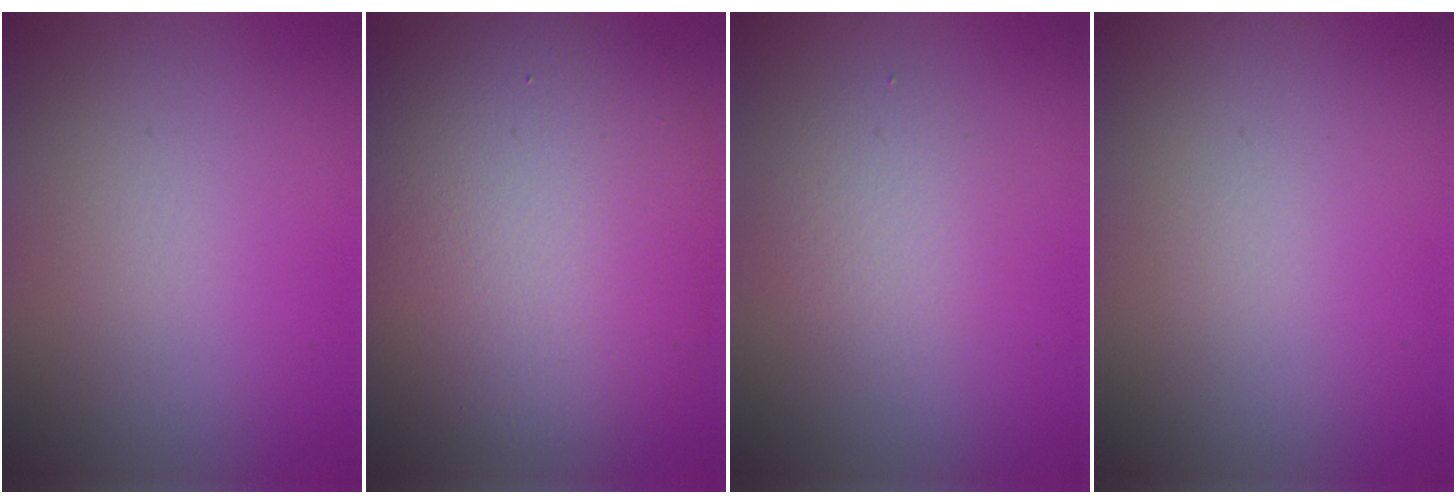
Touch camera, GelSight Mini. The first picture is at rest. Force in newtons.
{"total": 12.5, "press": 12.4, "slide": 1.2}
{"total": 2.2, "press": 2.2, "slide": 0.3}
{"total": 0.0}